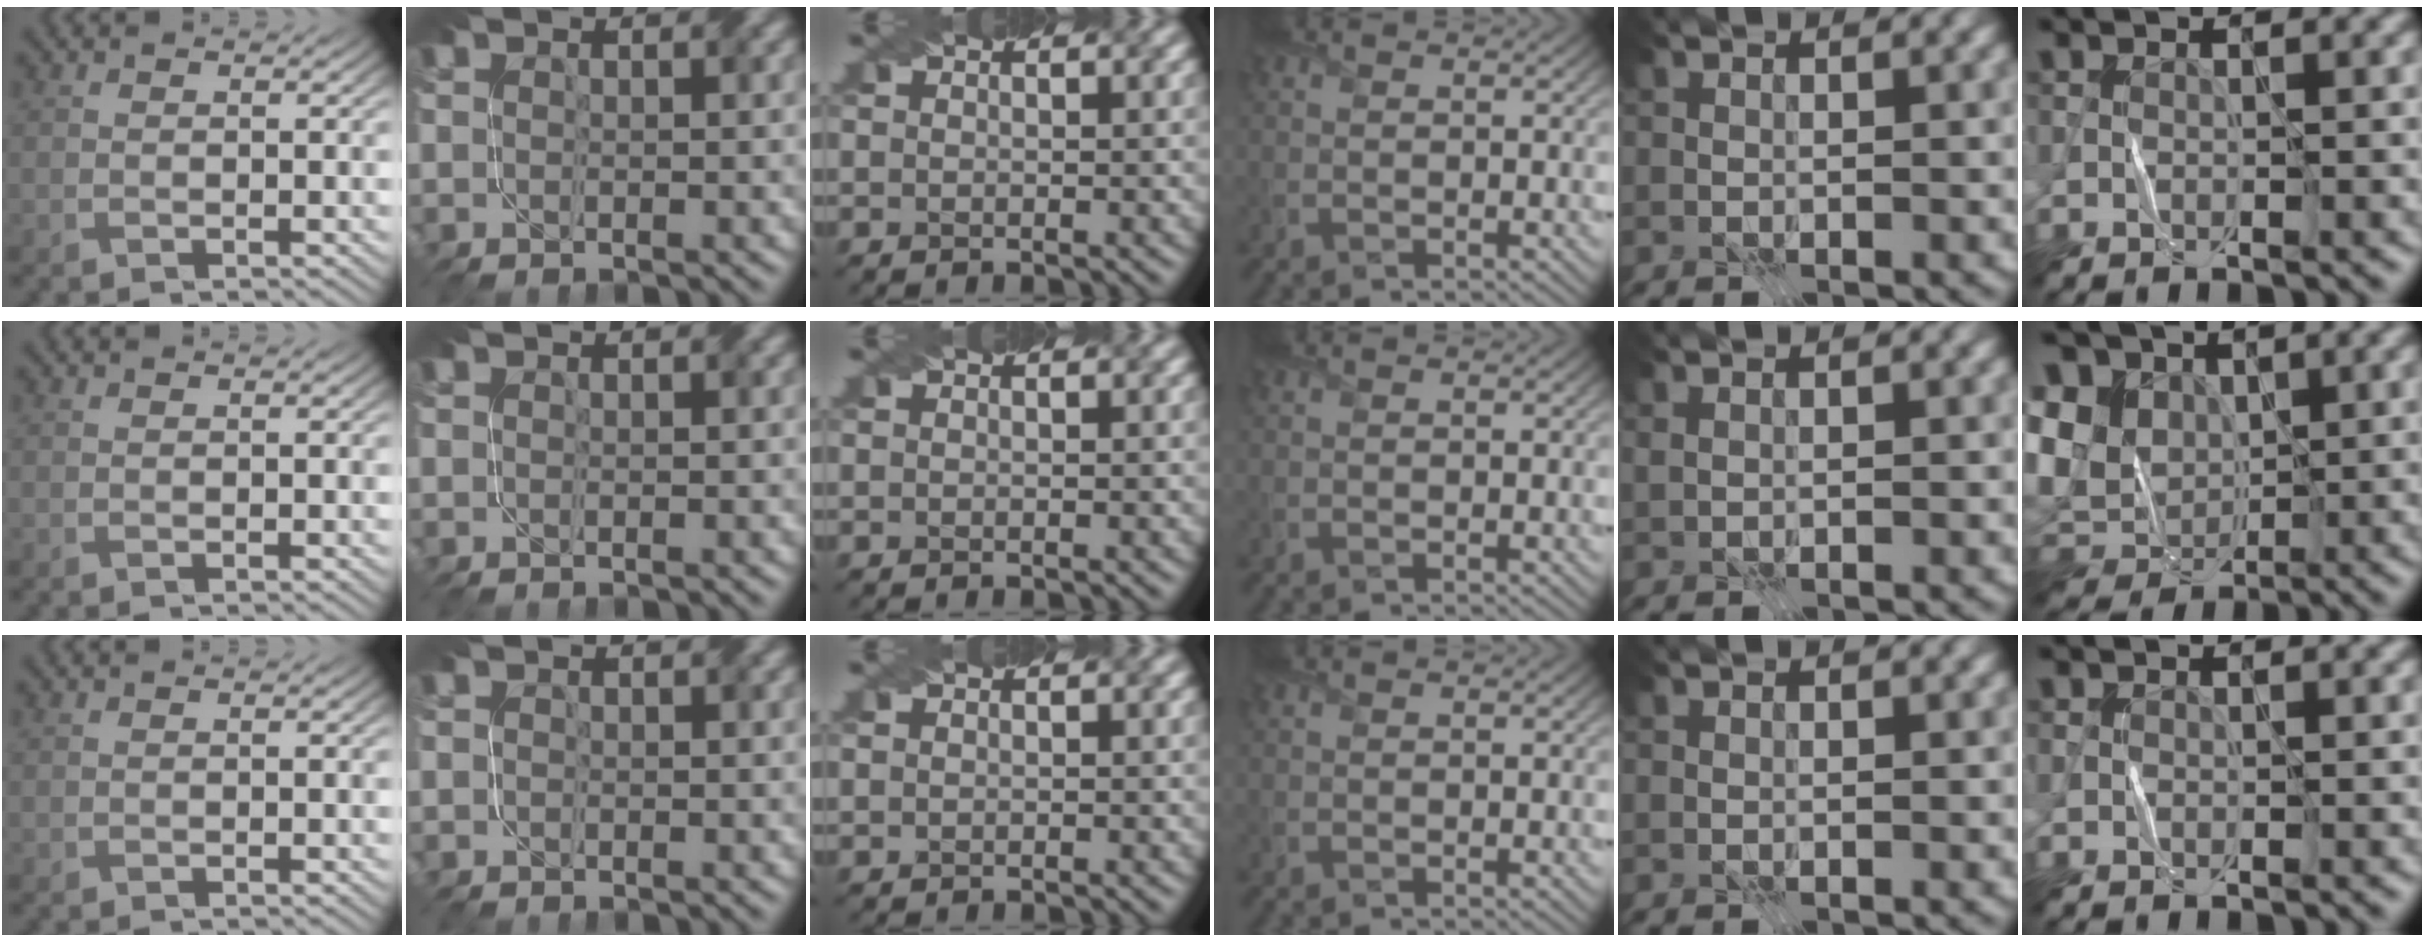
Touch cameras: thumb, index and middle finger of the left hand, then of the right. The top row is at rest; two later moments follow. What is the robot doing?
{"motion": "fold", "object": "paper"}